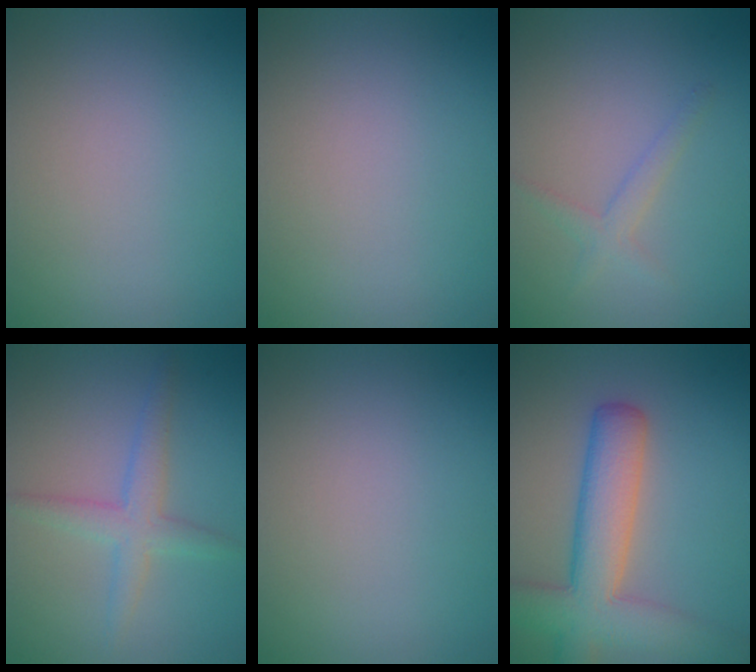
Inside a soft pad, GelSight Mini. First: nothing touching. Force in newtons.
{"total": 0.0}
{"total": 1.6, "press": 1.6, "slide": 0.1}
{"total": 2.9, "press": 2.9, "slide": 0.0}
{"total": 0.0}
{"total": 7.6, "press": 7.6, "slide": 0.5}